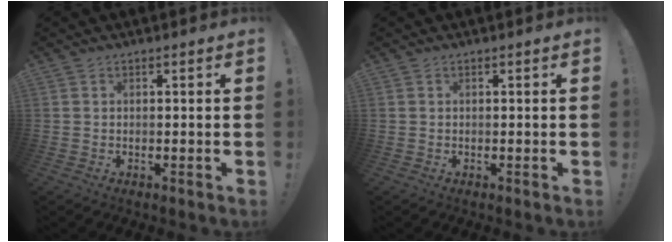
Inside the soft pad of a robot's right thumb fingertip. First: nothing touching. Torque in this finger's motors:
{"motor_torque": [0.00, 0.00, 0.00, 0.00, 0.04]}